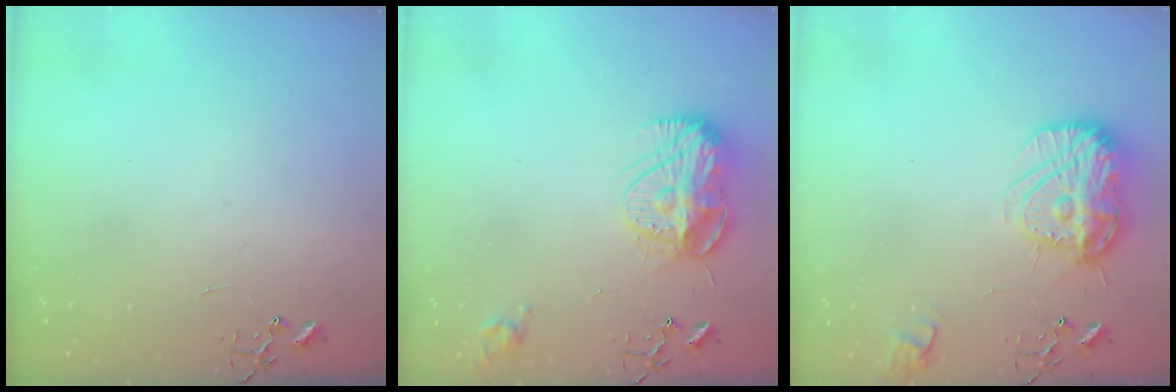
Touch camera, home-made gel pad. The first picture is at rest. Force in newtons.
{"total": 14.6, "press": 14.6, "slide": 1.5}
{"total": 15.4, "press": 15.4, "slide": 1.3}